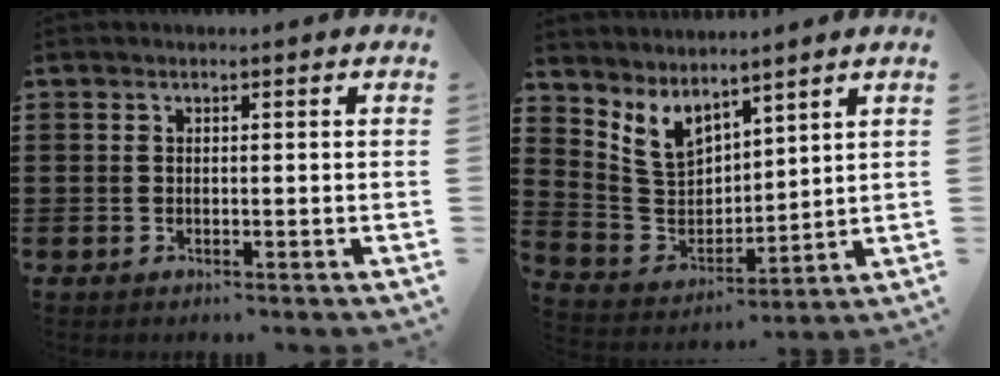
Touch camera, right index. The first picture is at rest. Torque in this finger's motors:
{"motor_torque": [1.16, 0.98, 0.28, 0.04]}